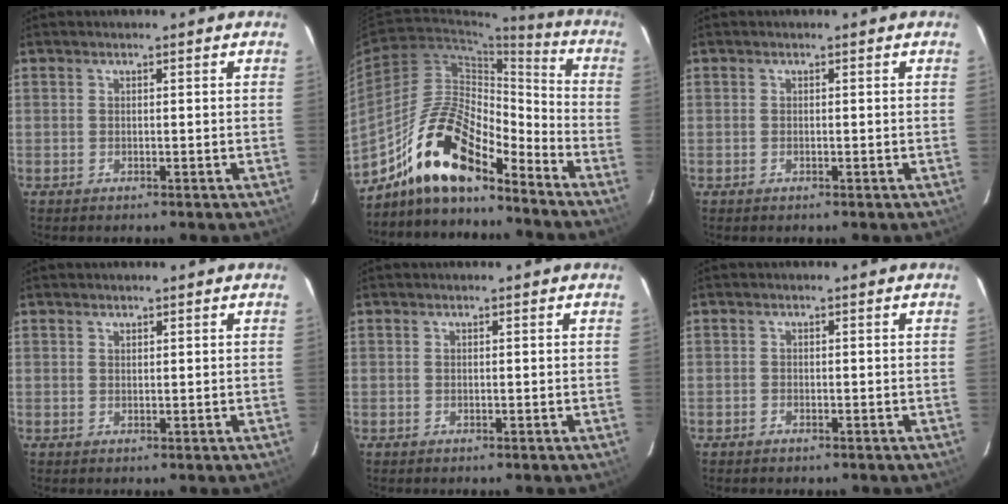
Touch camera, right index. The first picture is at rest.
{"total": 16.7, "force": [-12.7, 5.3, 9.4], "torque": [-0.178, 0.014, -0.237]}
{"total": 0.0}
{"total": 0.6, "force": [0.5, 0.3, 0.1], "torque": [-0.001, 0.001, 0.010]}
{"total": 0.0}
{"total": 1.0, "force": [-0.8, 0.6, 0.2], "torque": [-0.007, 0.001, -0.014]}